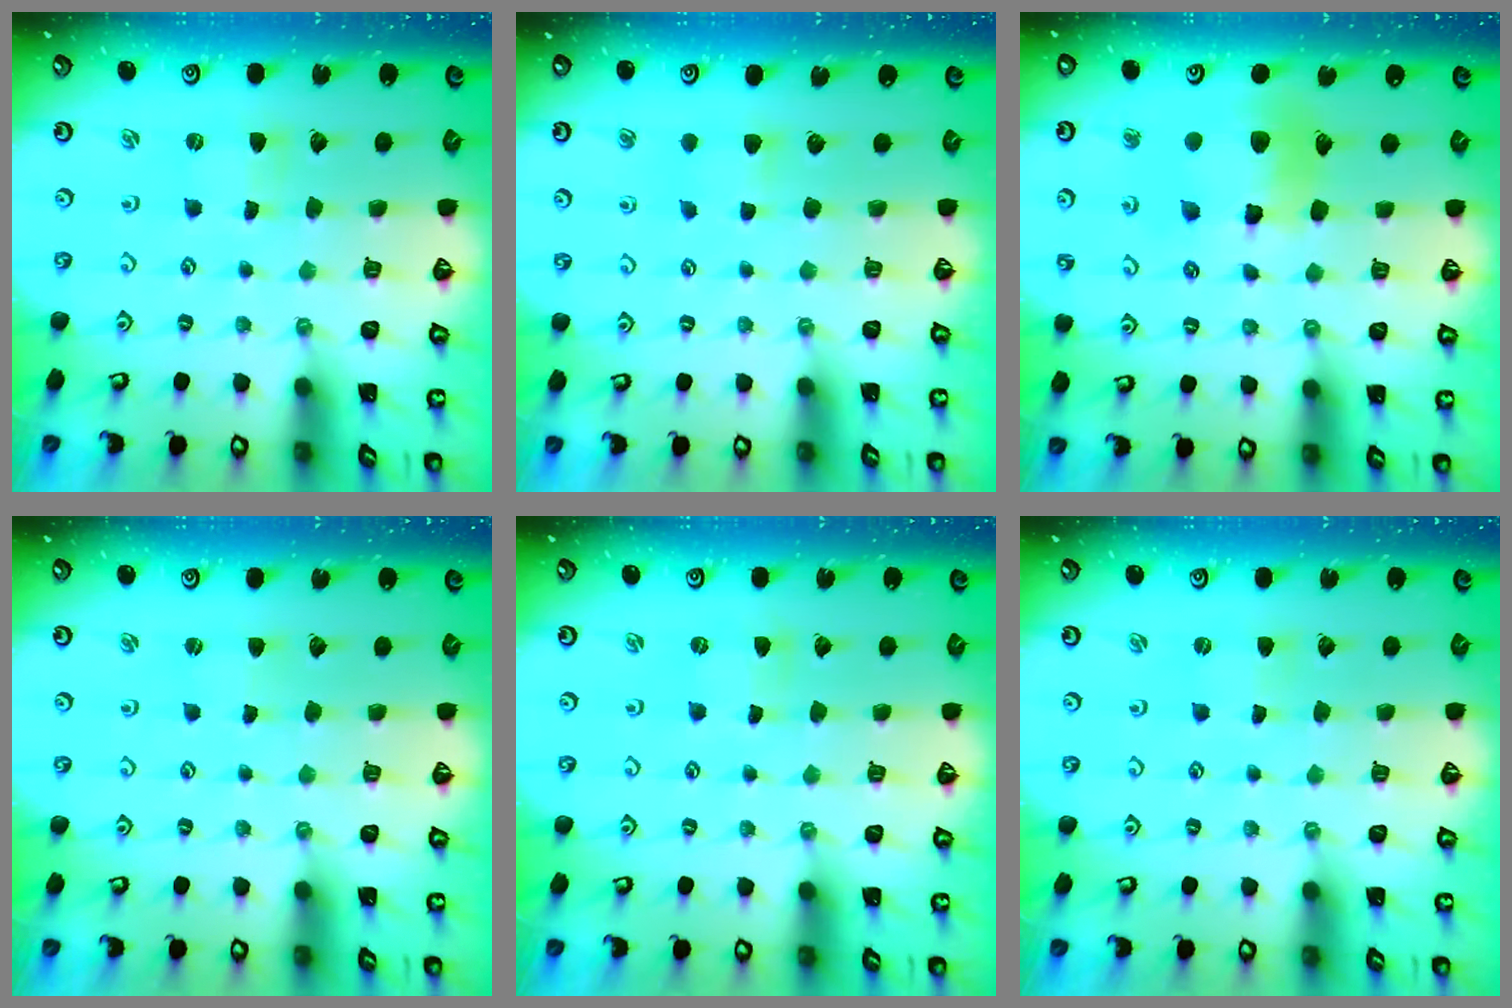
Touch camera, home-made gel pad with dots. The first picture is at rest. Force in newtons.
{"total": 4.8, "press": 4.7, "slide": 1.0}
{"total": 12.5, "press": 12.4, "slide": 1.7}
{"total": 0.5, "press": 0.5, "slide": 0.0}
{"total": 0.0}
{"total": 0.0}